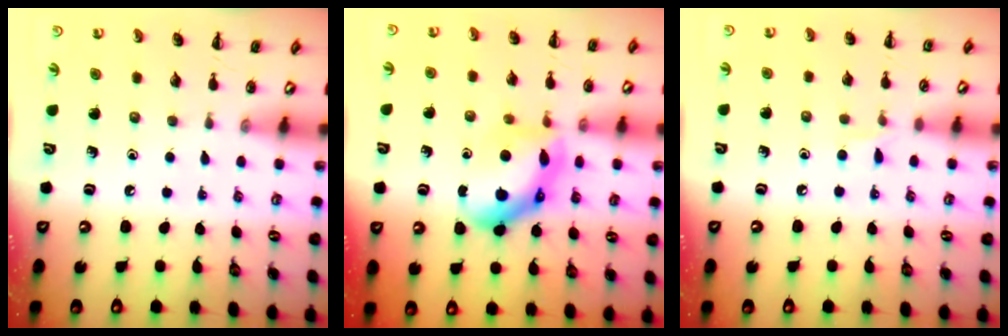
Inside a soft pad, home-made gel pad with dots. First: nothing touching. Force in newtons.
{"total": 11.6, "press": 11.6, "slide": 0.2}
{"total": 4.0, "press": 3.8, "slide": 1.1}